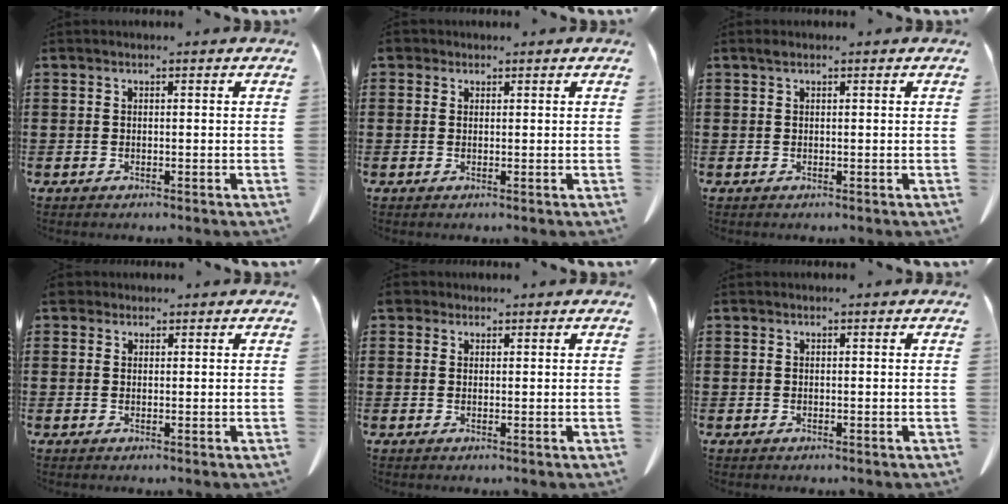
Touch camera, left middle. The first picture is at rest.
{"total": 1.3, "force": [0.9, 0.9, 0.3], "torque": [-0.012, 0.005, 0.017]}
{"total": 0.6, "force": [0.4, 0.3, 0.4], "torque": [-0.010, 0.002, 0.007]}
{"total": 1.6, "force": [1.2, 1.0, 0.5], "torque": [-0.016, 0.007, 0.023]}
{"total": 1.8, "force": [1.2, 1.2, 0.6], "torque": [-0.019, 0.008, 0.025]}
{"total": 0.0}